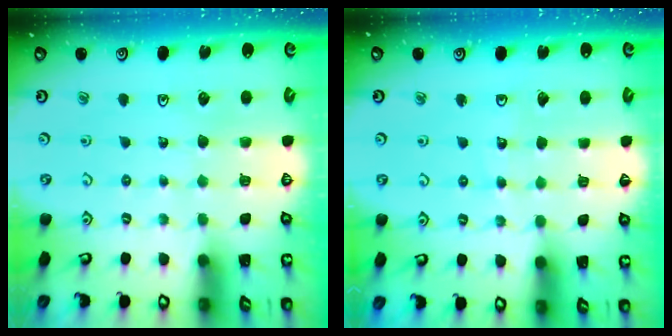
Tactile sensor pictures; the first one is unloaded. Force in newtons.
{"total": 3.4, "press": 3.4, "slide": 0.1}